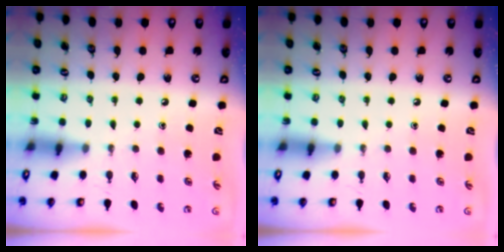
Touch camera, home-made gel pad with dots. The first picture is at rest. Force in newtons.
{"total": 0.0}